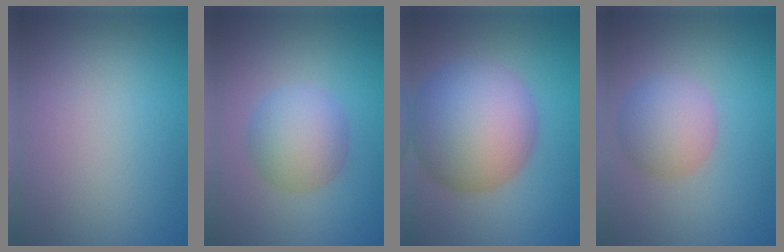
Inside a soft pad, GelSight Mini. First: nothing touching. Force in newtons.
{"total": 4.7, "press": 4.7, "slide": 0.1}
{"total": 11.0, "press": 11.0, "slide": 0.7}
{"total": 4.3, "press": 4.3, "slide": 0.1}